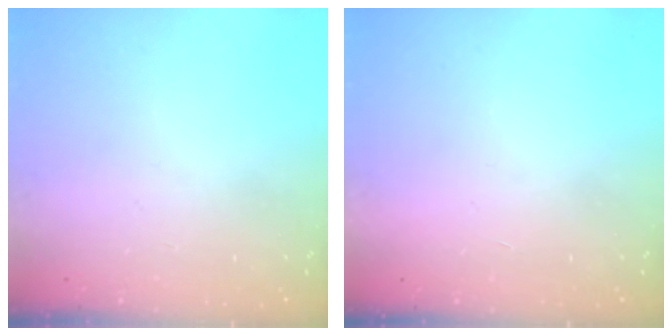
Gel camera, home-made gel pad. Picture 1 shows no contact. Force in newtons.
{"total": 1.7, "press": 1.7, "slide": 0.1}